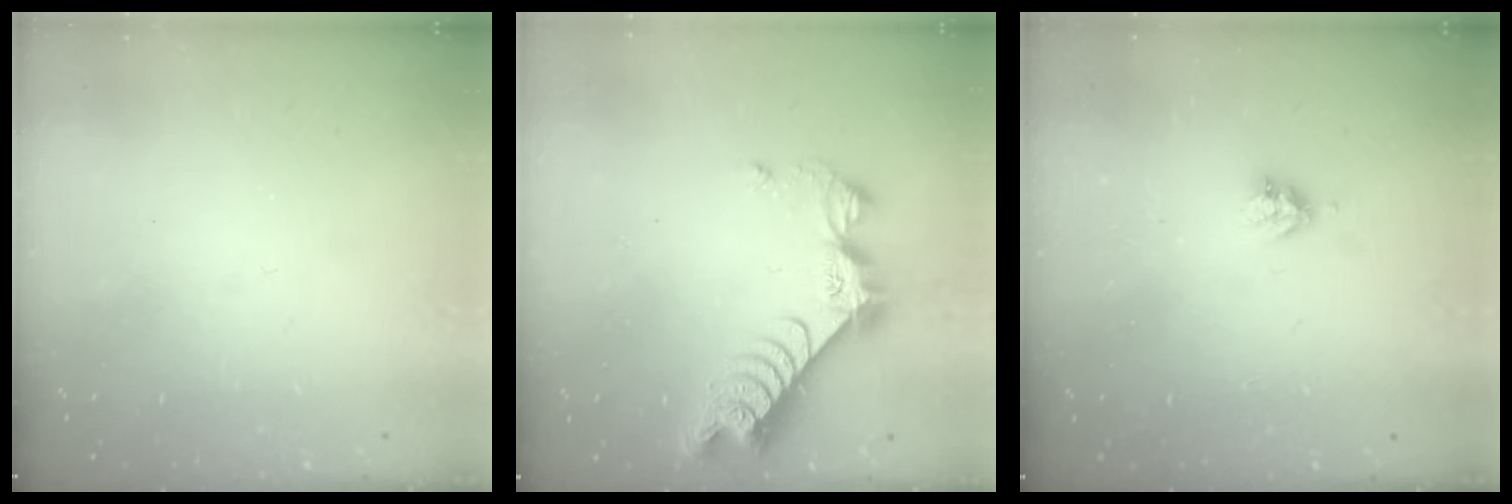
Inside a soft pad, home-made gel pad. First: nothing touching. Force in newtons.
{"total": 10.1, "press": 10.1, "slide": 0.8}
{"total": 3.8, "press": 3.8, "slide": 0.6}